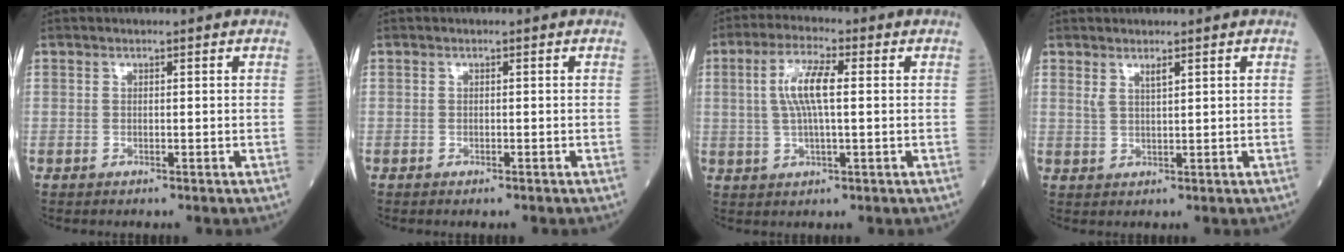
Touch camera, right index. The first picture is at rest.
{"total": 0.0}
{"total": 7.0, "force": [1.1, 1.2, 6.8], "torque": [-0.141, 0.009, 0.022]}
{"total": 1.7, "force": [1.2, 0.1, 1.2], "torque": [-0.030, 0.002, 0.030]}